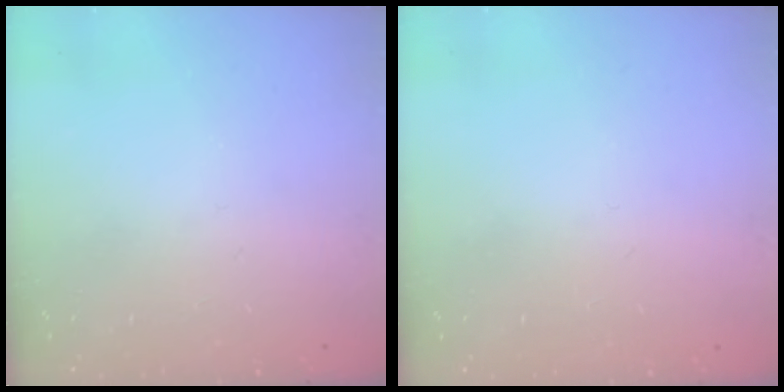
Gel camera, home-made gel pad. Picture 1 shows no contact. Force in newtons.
{"total": 0.8, "press": 0.8, "slide": 0.1}